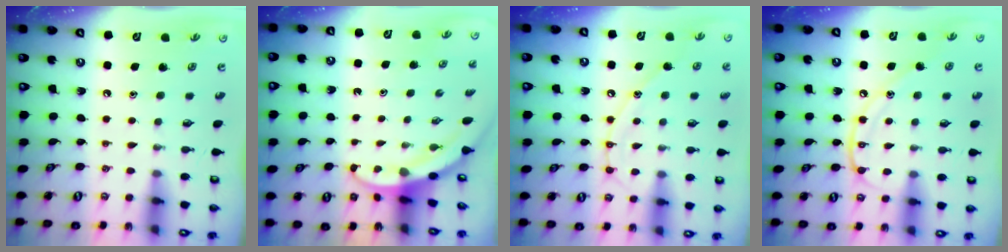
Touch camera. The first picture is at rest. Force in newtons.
{"total": 3.5, "press": 3.5, "slide": 0.1}
{"total": 10.7, "press": 10.7, "slide": 1.0}
{"total": 12.5, "press": 12.4, "slide": 1.4}